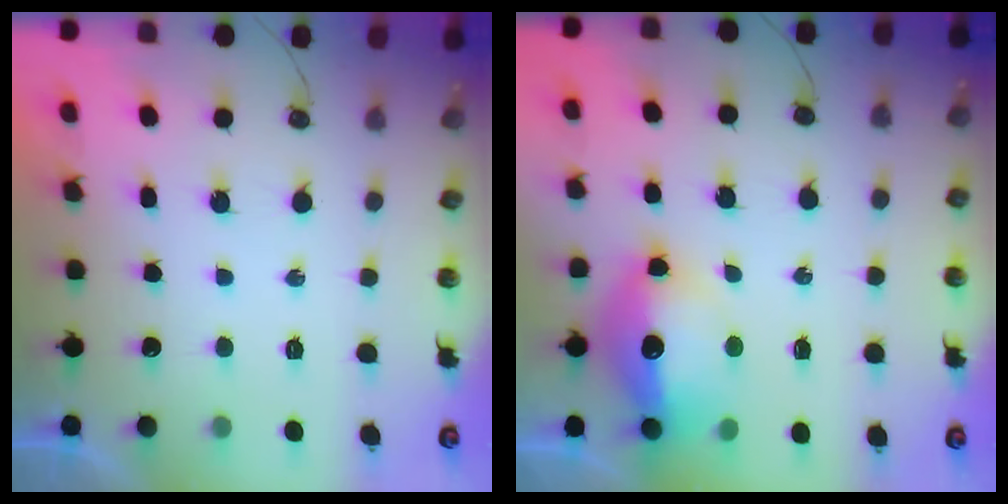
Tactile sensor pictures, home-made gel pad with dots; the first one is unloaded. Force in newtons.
{"total": 14.6, "press": 14.5, "slide": 1.5}